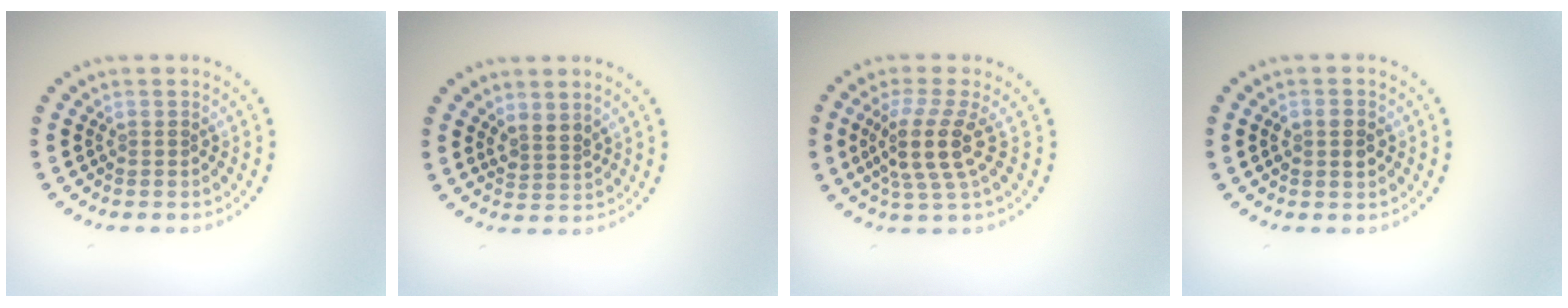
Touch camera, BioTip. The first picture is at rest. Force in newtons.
{"total": 1.8, "press": 1.4, "slide": 1.0}
{"total": 4.0, "press": 3.0, "slide": 2.6}
{"total": 1.8, "press": 1.8, "slide": 0.1}